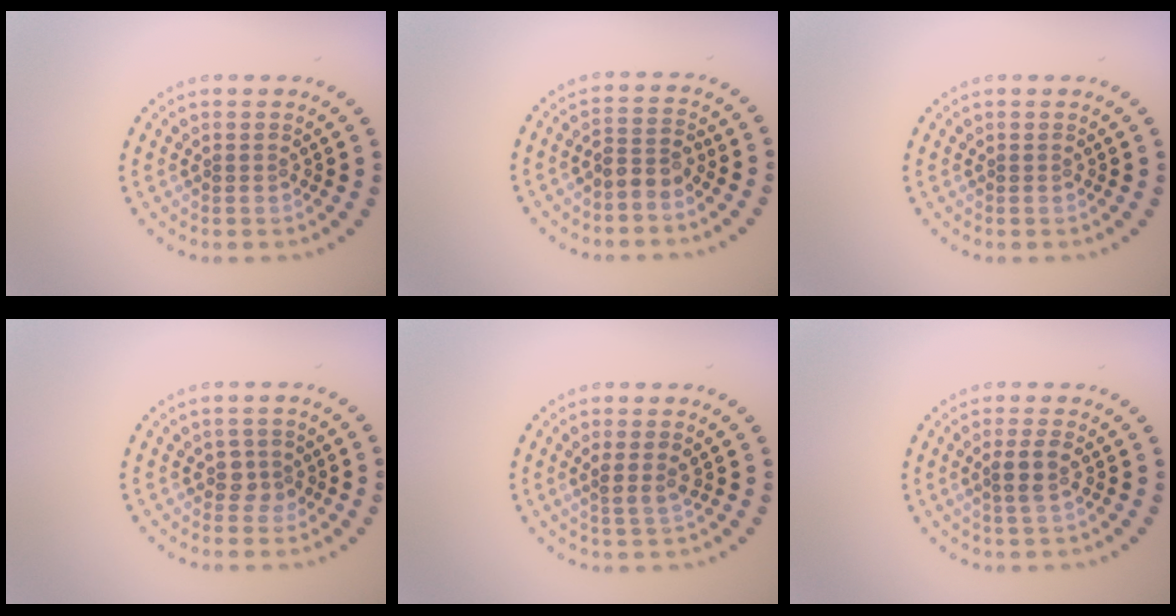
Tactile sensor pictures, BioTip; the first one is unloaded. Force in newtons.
{"total": 2.0, "press": 1.7, "slide": 1.1}
{"total": 0.0}
{"total": 1.6, "press": 1.4, "slide": 0.8}
{"total": 1.7, "press": 1.4, "slide": 1.1}
{"total": 1.8, "press": 1.5, "slide": 0.9}